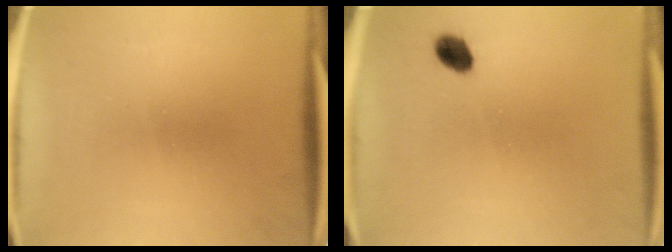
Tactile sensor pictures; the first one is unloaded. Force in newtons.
{"total": 3.1}